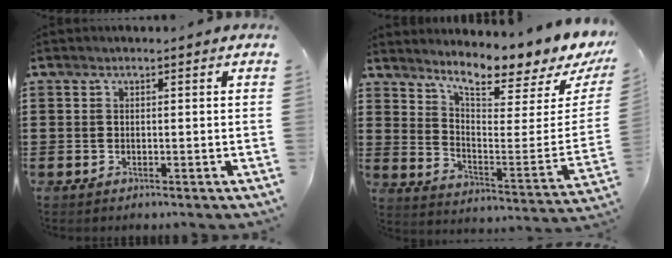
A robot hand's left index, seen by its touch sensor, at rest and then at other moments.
{"total": 7.4, "force": [6.7, 0.6, 3.2], "torque": [-0.069, -0.065, 0.108]}